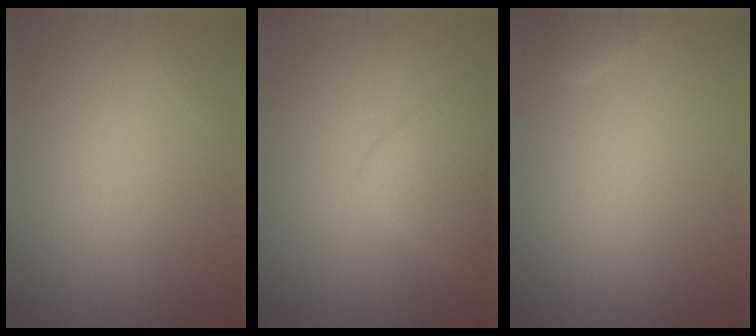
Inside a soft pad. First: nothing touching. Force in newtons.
{"total": 3.6, "press": 3.6, "slide": 0.1}
{"total": 1.1, "press": 1.1, "slide": 0.1}